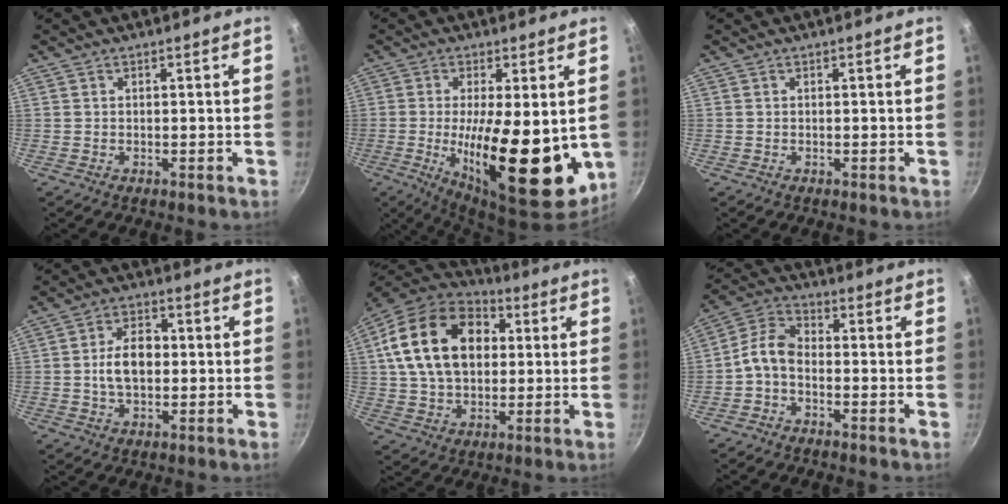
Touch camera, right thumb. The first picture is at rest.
{"total": 20.1, "force": [-1.6, 7.3, 18.7], "torque": [-0.272, -0.019, -0.017]}
{"total": 0.0}
{"total": 5.3, "force": [0.0, 3.5, 4.0], "torque": [-0.048, 0.012, -0.004]}
{"total": 21.8, "force": [4.7, 15.2, 15.0], "torque": [-0.240, 0.017, 0.074]}
{"total": 6.2, "force": [-2.1, 3.9, 4.4], "torque": [-0.091, 0.037, -0.055]}